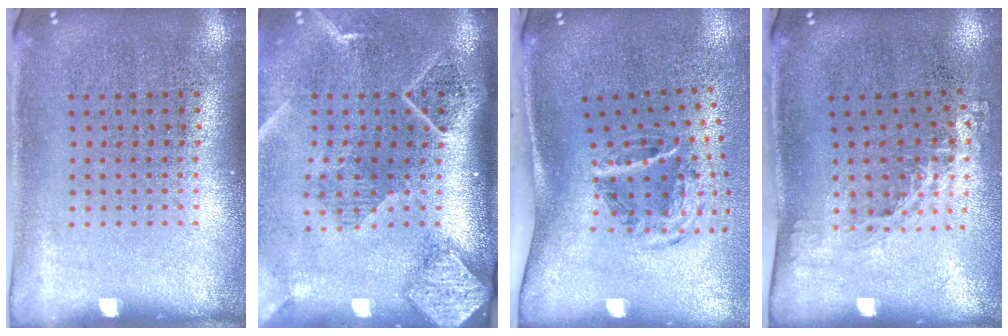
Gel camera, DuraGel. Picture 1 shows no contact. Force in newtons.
{"total": 2.7, "press": 2.0, "slide": 1.8}
{"total": 2.0, "press": 1.2, "slide": 1.7}
{"total": 1.3, "press": 0.9, "slide": 0.9}